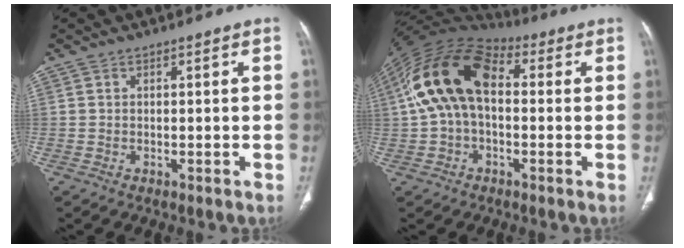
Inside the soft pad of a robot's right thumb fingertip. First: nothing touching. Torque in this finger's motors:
{"motor_torque": [-0.71, 1.90, 1.75, -0.15, 0.28]}